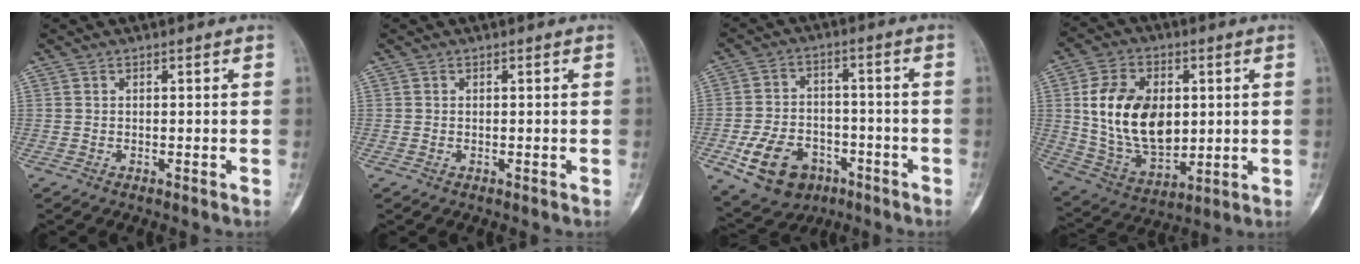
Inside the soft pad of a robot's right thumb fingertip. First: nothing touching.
{"total": 0.0}
{"total": 13.2, "force": [-5.7, 9.4, 7.2], "torque": [-0.108, 0.032, -0.084]}
{"total": 19.1, "force": [2.4, 12.4, 14.3], "torque": [-0.221, -0.015, 0.057]}